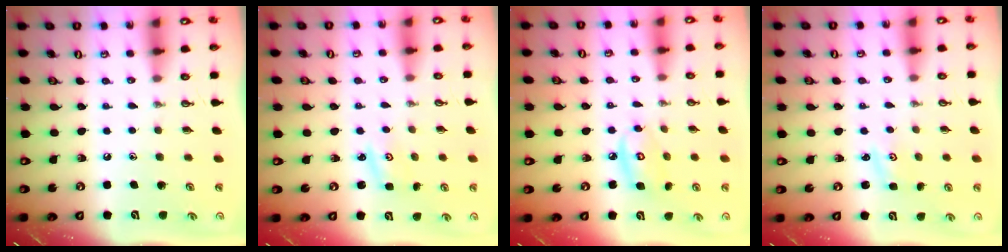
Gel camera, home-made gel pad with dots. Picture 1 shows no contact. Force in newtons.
{"total": 2.1, "press": 2.1, "slide": 0.3}
{"total": 7.3, "press": 7.3, "slide": 0.4}
{"total": 1.1, "press": 1.1, "slide": 0.3}